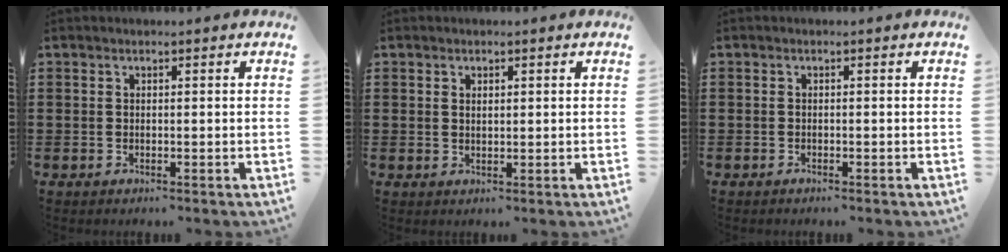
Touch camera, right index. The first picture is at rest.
{"total": 0.7, "force": [0.2, 0.4, 0.5], "torque": [-0.010, 0.003, 0.004]}
{"total": 0.6, "force": [-0.6, 0.1, 0.0], "torque": [0.000, -0.001, -0.012]}